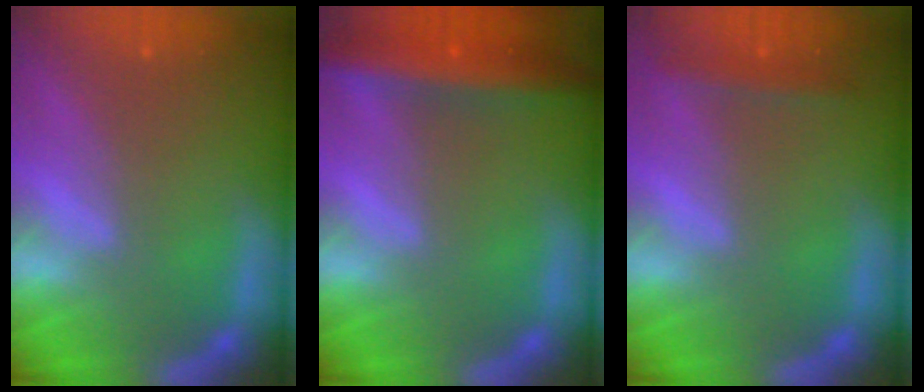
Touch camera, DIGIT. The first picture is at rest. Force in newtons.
{"total": 6.5}
{"total": 1.9}